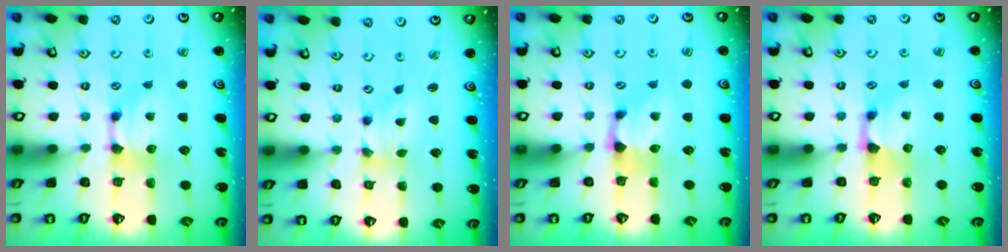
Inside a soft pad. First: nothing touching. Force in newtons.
{"total": 2.0, "press": 1.3, "slide": 1.5}
{"total": 0.8, "press": 0.0, "slide": 0.8}
{"total": 0.6, "press": 0.1, "slide": 0.6}